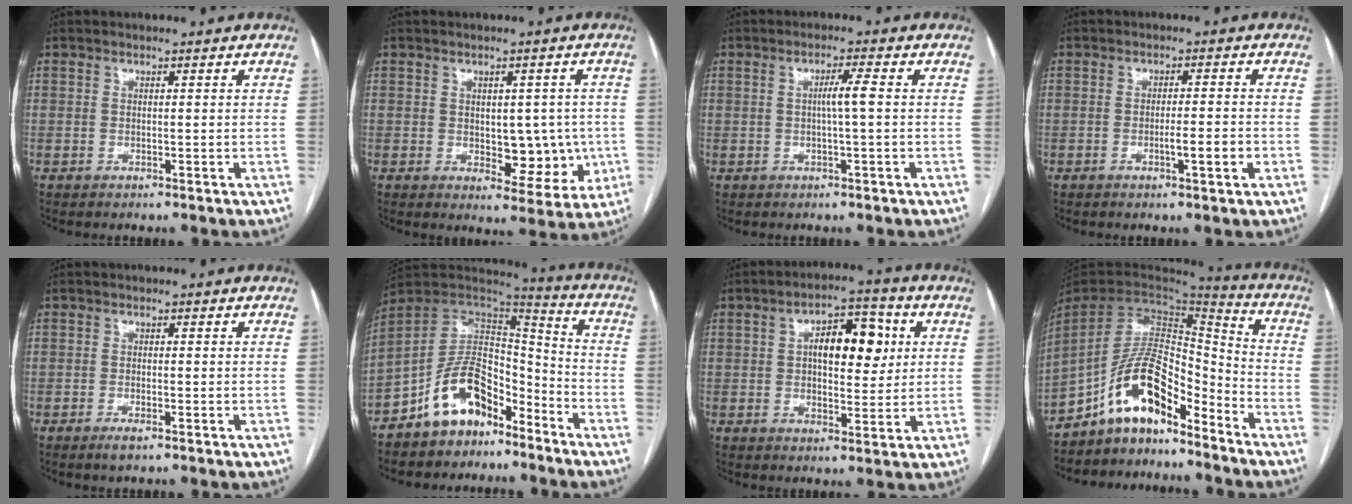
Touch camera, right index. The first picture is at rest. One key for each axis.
{"total": 7.7, "fx": -0.6, "fy": 4.4, "fz": 6.3, "tx": -0.060, "ty": 0.006, "tz": 0.004}
{"total": 2.9, "fx": 0.0, "fy": -0.3, "fz": 2.9, "tx": -0.050, "ty": 0.002, "tz": 0.000}
{"total": 3.5, "fx": -1.3, "fy": 0.1, "fz": 3.2, "tx": -0.050, "ty": -0.001, "tz": -0.020}
{"total": 1.8, "fx": -1.1, "fy": 0.3, "fz": 1.3, "tx": -0.024, "ty": -0.002, "tz": -0.018}
{"total": 12.2, "fx": -8.2, "fy": 6.5, "fz": 6.3, "tx": -0.113, "ty": 0.039, "tz": -0.151}
{"total": 9.7, "fx": 2.2, "fy": 4.4, "fz": 8.3, "tx": -0.123, "ty": 0.022, "tz": 0.032}
{"total": 12.5, "fx": -9.2, "fy": 4.5, "fz": 7.2, "tx": -0.133, "ty": 0.036, "tz": -0.169}